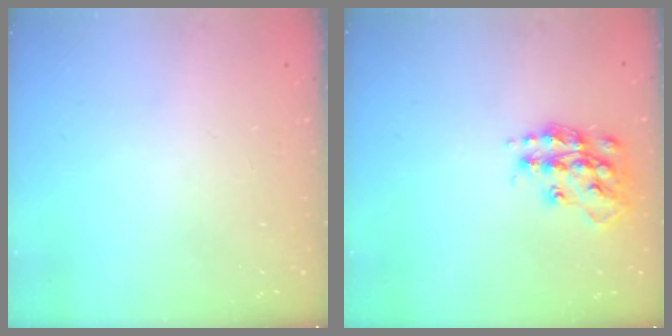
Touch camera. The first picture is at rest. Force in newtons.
{"total": 14.7, "press": 14.7, "slide": 0.9}